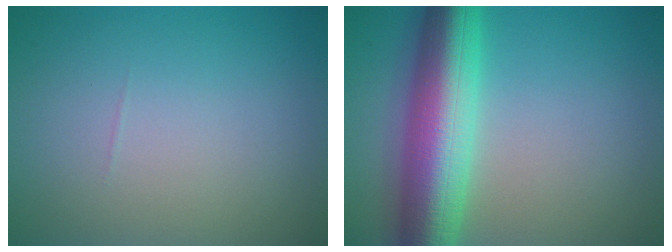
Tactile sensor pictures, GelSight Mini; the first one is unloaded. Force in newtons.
{"total": 10.1, "press": 10.1, "slide": 0.1}